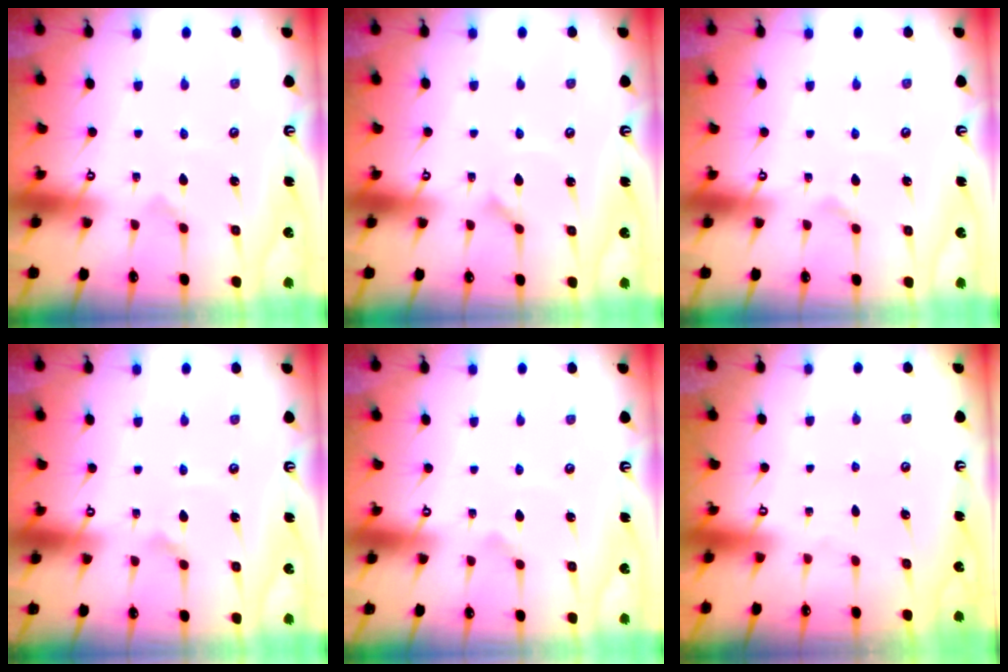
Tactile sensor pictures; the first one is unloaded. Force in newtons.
{"total": 0.9, "press": 0.9, "slide": 0.0}
{"total": 1.7, "press": 1.6, "slide": 0.1}
{"total": 1.9, "press": 1.9, "slide": 0.2}
{"total": 2.3, "press": 2.3, "slide": 0.1}
{"total": 0.0}